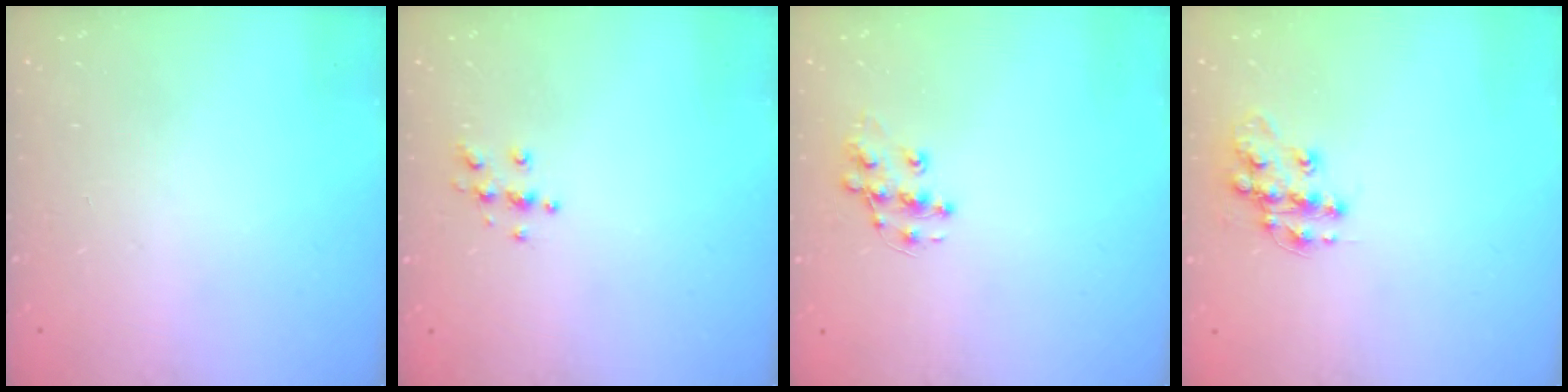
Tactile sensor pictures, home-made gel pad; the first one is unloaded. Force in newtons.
{"total": 4.4, "press": 4.4, "slide": 0.3}
{"total": 9.8, "press": 9.8, "slide": 0.6}
{"total": 11.8, "press": 11.8, "slide": 0.7}